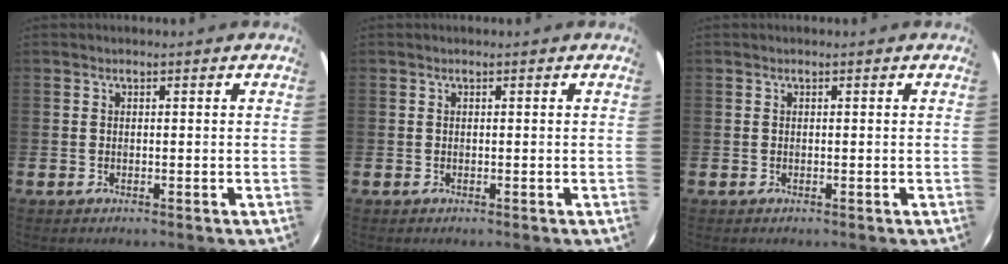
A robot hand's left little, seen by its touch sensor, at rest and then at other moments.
{"total": 0.0}
{"total": 0.0}